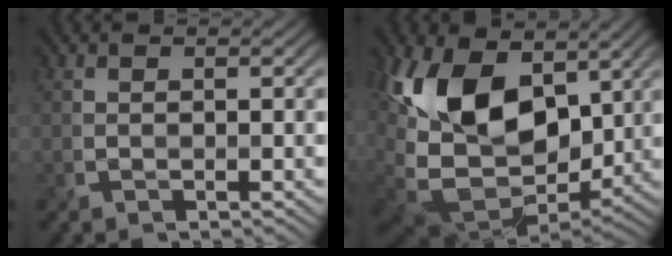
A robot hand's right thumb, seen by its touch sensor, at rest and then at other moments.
{"total": 18.1, "force": [3.4, 11.8, 13.3], "torque": [-0.277, -0.012, 0.070]}